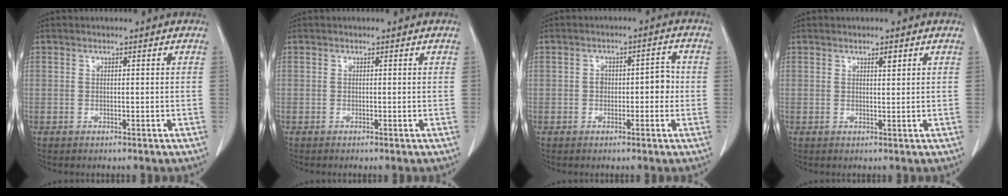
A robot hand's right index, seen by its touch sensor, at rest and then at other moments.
{"total": 0.0}
{"total": 4.2, "force": [-0.5, 2.3, 3.5], "torque": [-0.041, 0.021, -0.006]}
{"total": 1.1, "force": [0.7, 0.2, 0.9], "torque": [-0.018, -0.003, 0.011]}